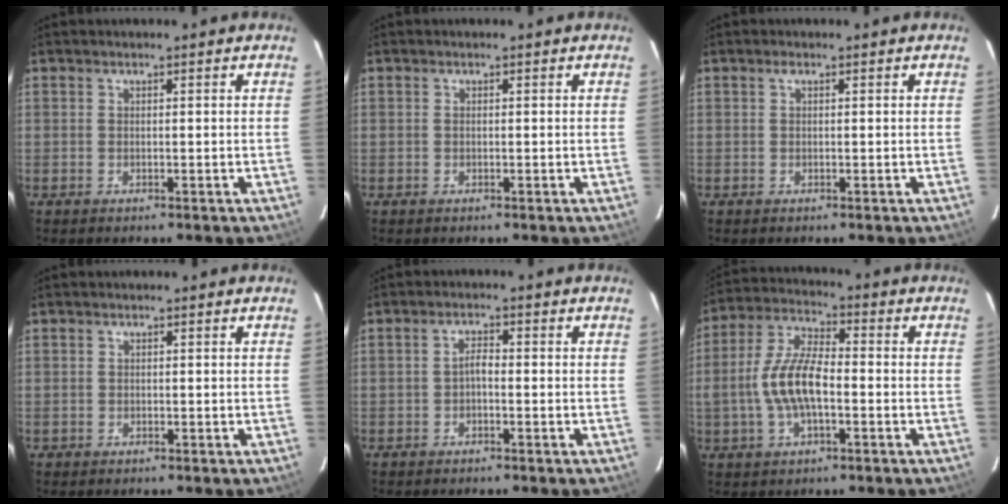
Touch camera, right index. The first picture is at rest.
{"total": 0.0}
{"total": 0.6, "force": [0.3, 0.3, 0.5], "torque": [-0.009, 0.005, 0.004]}
{"total": 0.8, "force": [-0.2, 0.7, -0.1], "torque": [0.001, 0.003, -0.002]}
{"total": 1.7, "force": [-0.7, 0.7, 1.3], "torque": [-0.026, 0.008, -0.015]}
{"total": 11.0, "force": [-2.2, 4.6, 9.7], "torque": [-0.204, 0.009, -0.042]}